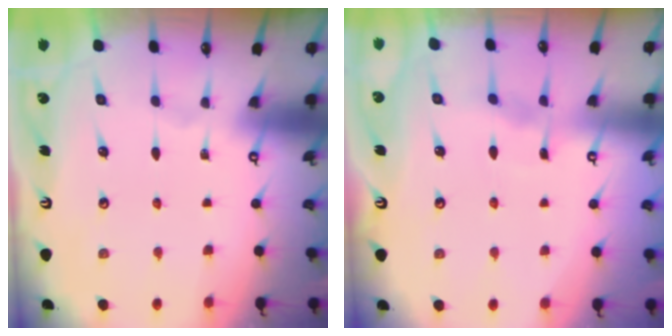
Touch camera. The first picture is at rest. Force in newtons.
{"total": 3.2, "press": 3.2, "slide": 0.4}